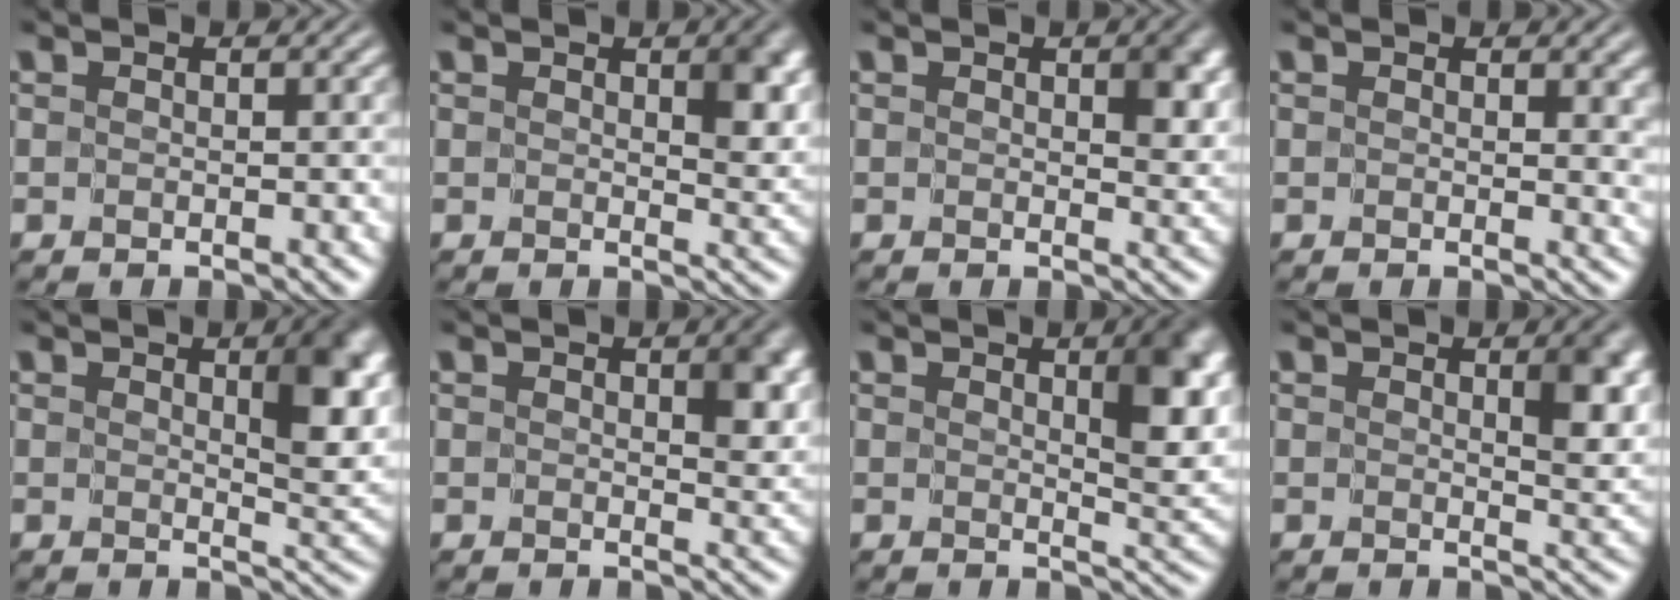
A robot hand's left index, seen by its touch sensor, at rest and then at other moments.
{"total": 3.6, "force": [1.0, 1.8, 3.0], "torque": [-0.038, -0.008, 0.020]}
{"total": 3.4, "force": [0.7, 1.9, 2.7], "torque": [-0.033, -0.006, 0.013]}
{"total": 2.9, "force": [0.8, 1.7, 2.2], "torque": [-0.020, -0.004, 0.012]}
{"total": 5.2, "force": [1.9, 1.7, 4.5], "torque": [-0.054, -0.007, 0.034]}
{"total": 3.6, "force": [0.9, 1.9, 3.0], "torque": [-0.037, -0.008, 0.018]}
{"total": 5.3, "force": [2.0, 1.7, 4.6], "torque": [-0.055, -0.008, 0.035]}
{"total": 3.4, "force": [1.3, 1.3, 2.9], "torque": [-0.036, -0.010, 0.022]}